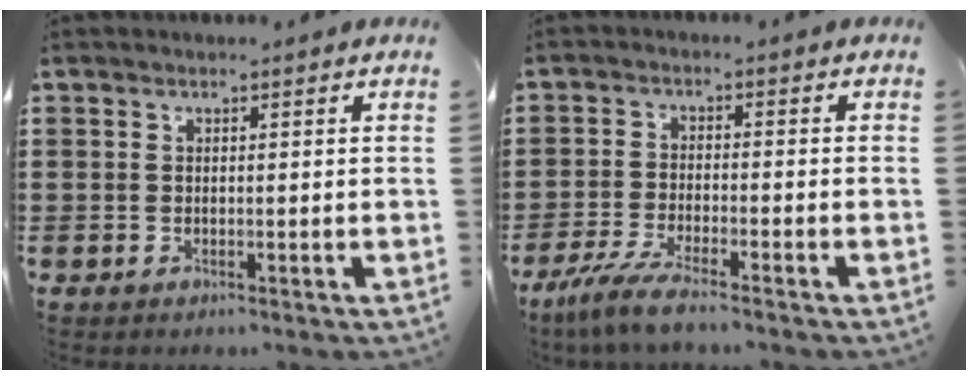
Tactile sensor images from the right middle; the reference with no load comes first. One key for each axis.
{"total": 4.9, "fx": -4.2, "fy": 0.3, "fz": 2.6, "tx": -0.072, "ty": -0.016, "tz": -0.086}